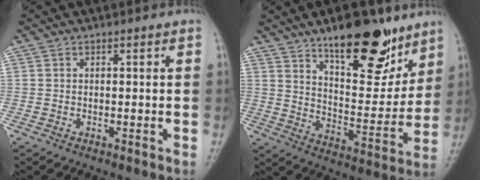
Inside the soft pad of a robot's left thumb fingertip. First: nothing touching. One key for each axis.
{"total": 18.3, "fx": 12.2, "fy": 7.2, "fz": 11.5, "tx": -0.116, "ty": -0.083, "tz": 0.197}